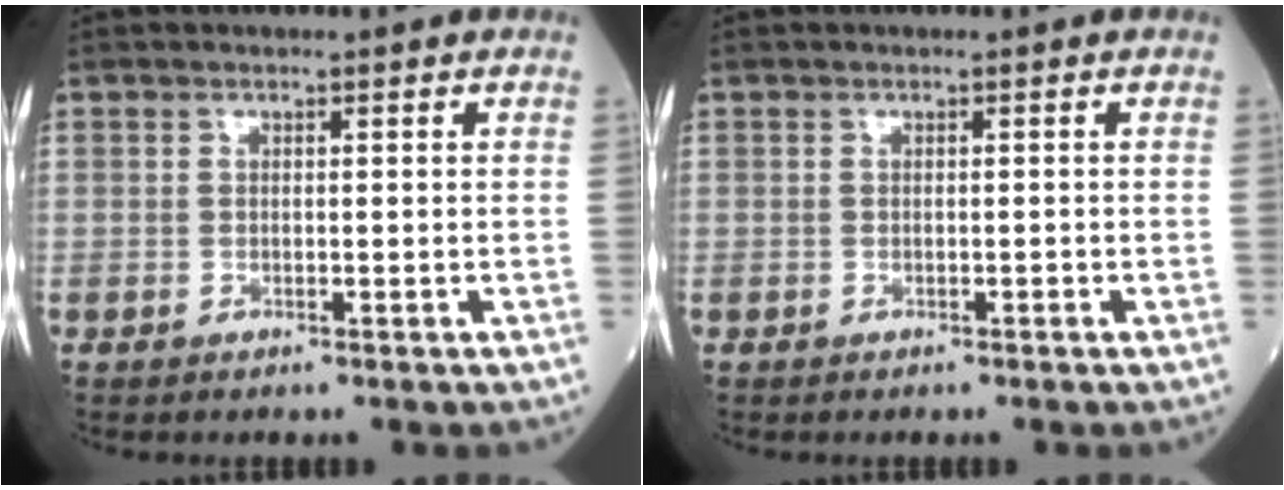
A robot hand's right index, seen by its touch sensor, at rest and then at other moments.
{"total": 0.0}